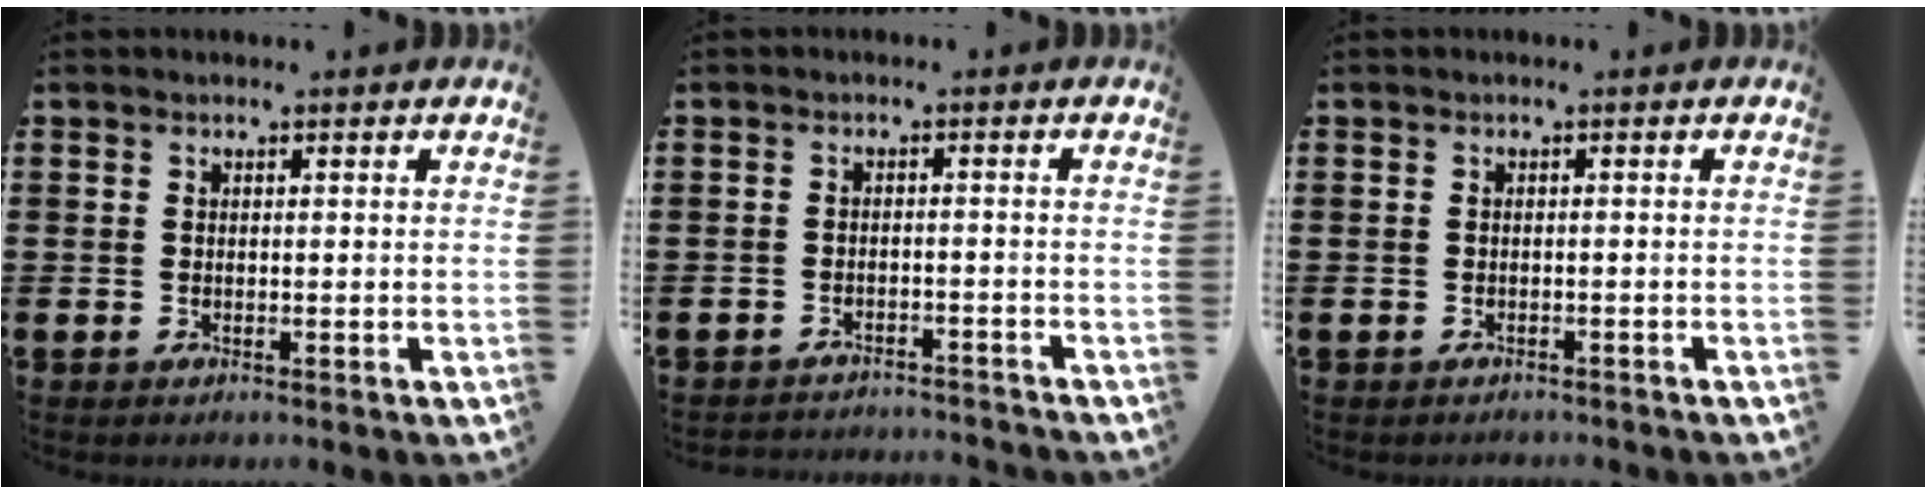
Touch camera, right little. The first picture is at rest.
{"total": 2.0, "force": [-2.0, -0.1, -0.3], "torque": [-0.001, 0.003, -0.044]}
{"total": 0.6, "force": [-0.6, 0.0, 0.0], "torque": [-0.001, -0.003, -0.012]}